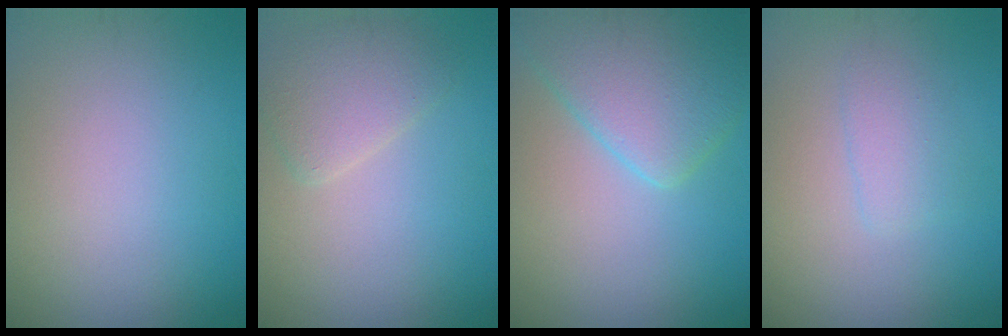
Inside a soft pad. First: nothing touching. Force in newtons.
{"total": 2.9, "press": 2.9, "slide": 0.2}
{"total": 6.4, "press": 6.4, "slide": 0.4}
{"total": 1.6, "press": 1.6, "slide": 0.1}